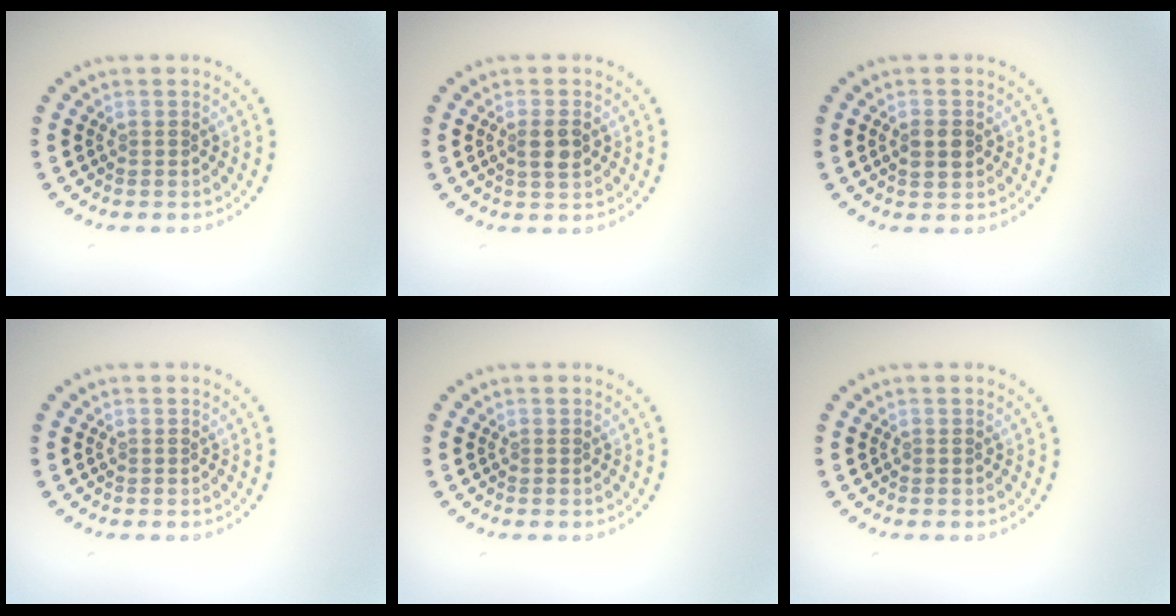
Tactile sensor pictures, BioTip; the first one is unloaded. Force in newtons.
{"total": 2.0, "press": 1.9, "slide": 0.6}
{"total": 1.9, "press": 1.9, "slide": 0.1}
{"total": 0.0}
{"total": 0.0}
{"total": 0.0}